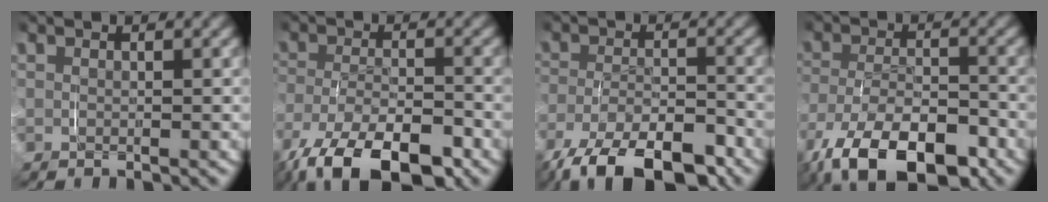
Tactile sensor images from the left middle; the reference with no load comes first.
{"total": 10.3, "force": [-7.3, 4.1, 6.0], "torque": [-0.126, -0.032, -0.103]}
{"total": 9.9, "force": [-7.6, 3.4, 5.3], "torque": [-0.093, -0.022, -0.116]}
{"total": 10.7, "force": [-7.1, 4.7, 6.5], "torque": [-0.131, -0.029, -0.104]}